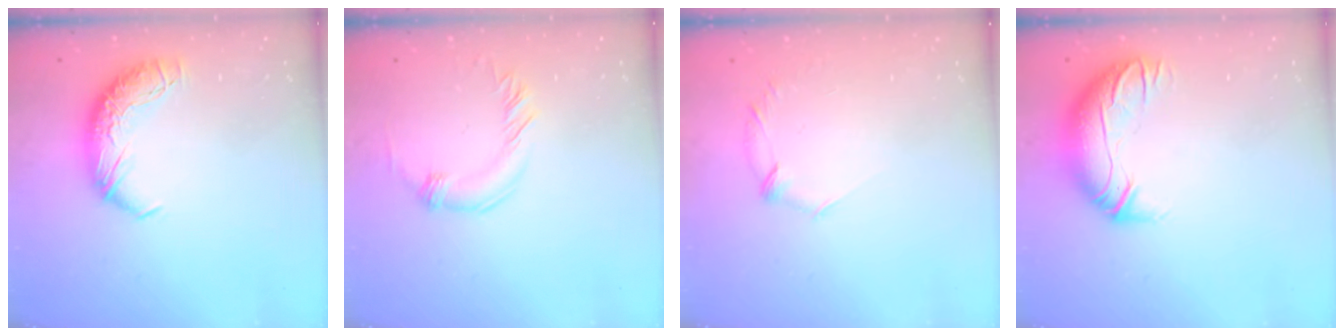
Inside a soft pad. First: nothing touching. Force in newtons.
{"total": 2.1, "press": 2.0, "slide": 0.5}
{"total": 5.9, "press": 5.7, "slide": 1.3}
{"total": 2.9, "press": 0.3, "slide": 2.9}